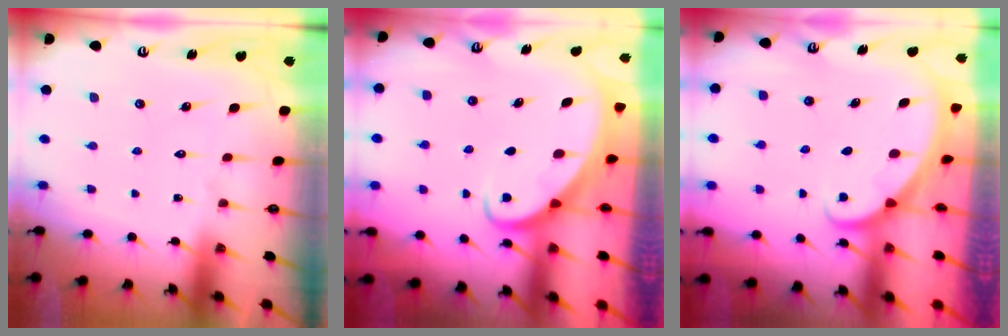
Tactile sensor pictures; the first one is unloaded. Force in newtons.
{"total": 2.6, "press": 2.6, "slide": 0.3}
{"total": 1.7, "press": 1.7, "slide": 0.1}